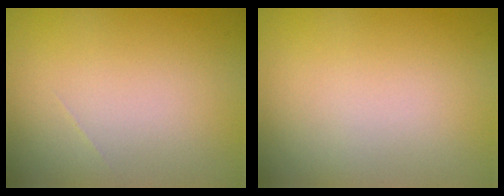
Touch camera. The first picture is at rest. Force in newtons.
{"total": 0.0}